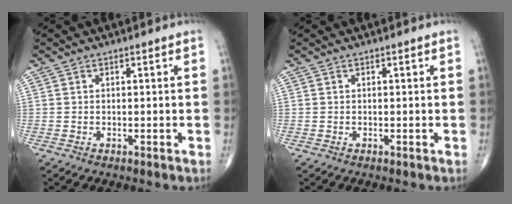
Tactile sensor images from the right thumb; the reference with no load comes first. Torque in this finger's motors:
{"motor_torque": [0.00, 0.00, -0.02, 0.02, 0.00]}